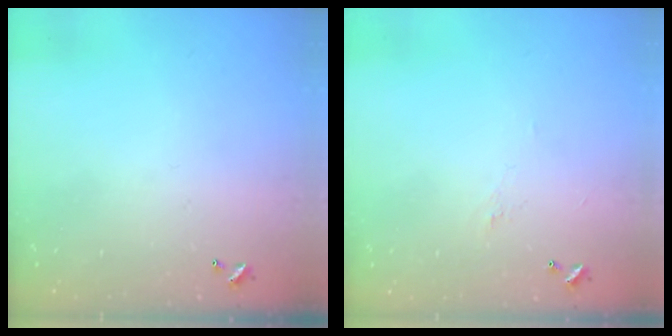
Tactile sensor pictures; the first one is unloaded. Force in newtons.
{"total": 1.6, "press": 1.5, "slide": 0.5}